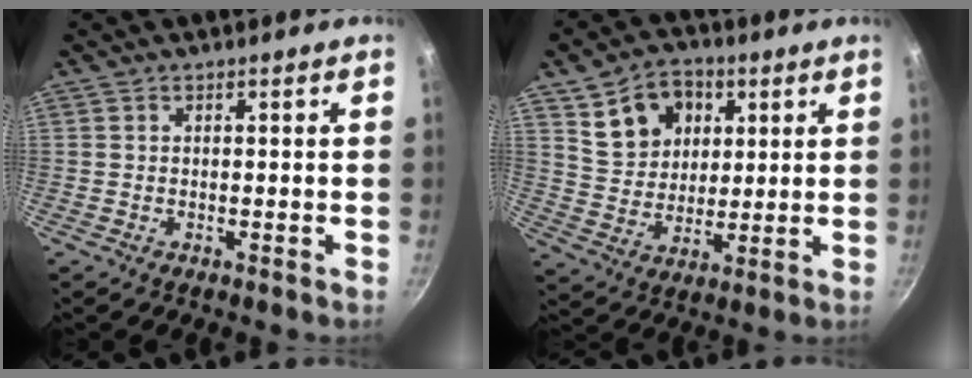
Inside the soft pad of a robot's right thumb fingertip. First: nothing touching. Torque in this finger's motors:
{"motor_torque": [-0.69, 0.75, 0.01, 0.24, 0.20]}